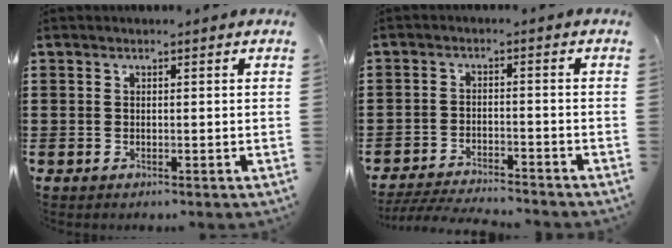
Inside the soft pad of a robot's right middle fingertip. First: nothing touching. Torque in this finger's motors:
{"motor_torque": [0.33, 0.29, 0.05, 0.08]}